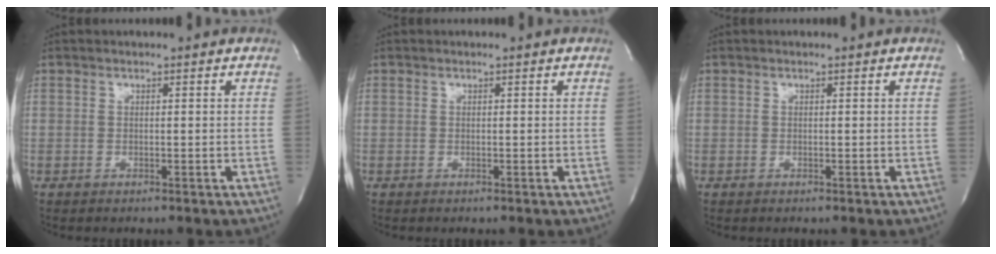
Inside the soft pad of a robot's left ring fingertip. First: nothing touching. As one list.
[{"total": 0.0}, {"total": 0.0}]